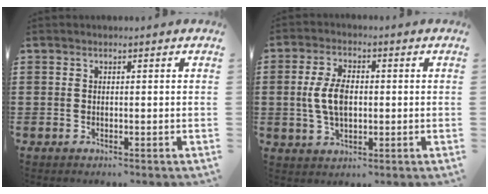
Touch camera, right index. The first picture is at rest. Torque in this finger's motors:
{"motor_torque": [1.45, -0.33, 0.52, 0.21]}